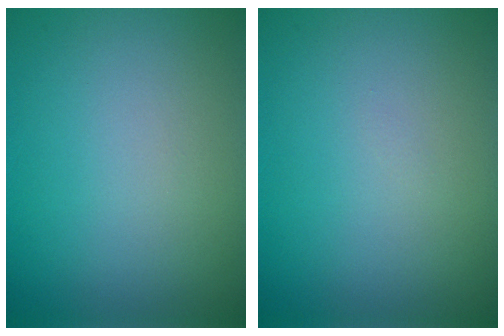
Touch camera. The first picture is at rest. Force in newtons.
{"total": 0.0}